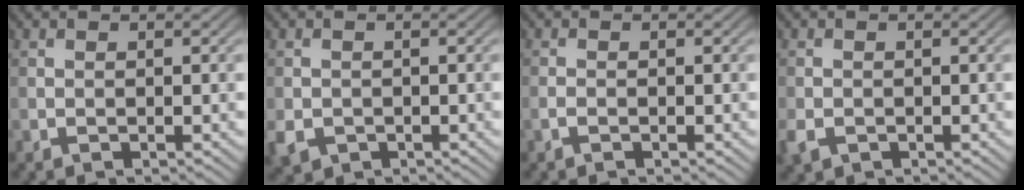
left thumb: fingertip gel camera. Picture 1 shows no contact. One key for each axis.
{"total": 2.7, "fx": -1.1, "fy": 2.3, "fz": 1.1, "tx": -0.032, "ty": -0.013, "tz": -0.022}
{"total": 0.8, "fx": -0.5, "fy": 0.3, "fz": 0.5, "tx": -0.012, "ty": 0.001, "tz": -0.011}
{"total": 2.1, "fx": -1.0, "fy": 1.6, "fz": 1.1, "tx": -0.030, "ty": -0.010, "tz": -0.022}